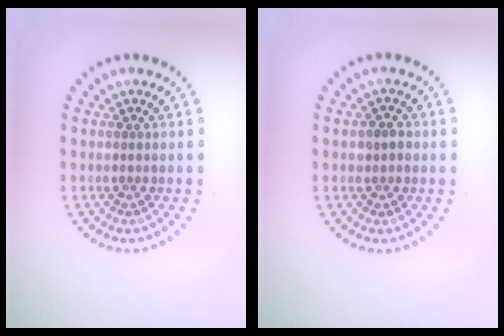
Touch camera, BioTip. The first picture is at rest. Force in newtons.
{"total": 1.6, "press": 1.5, "slide": 0.5}